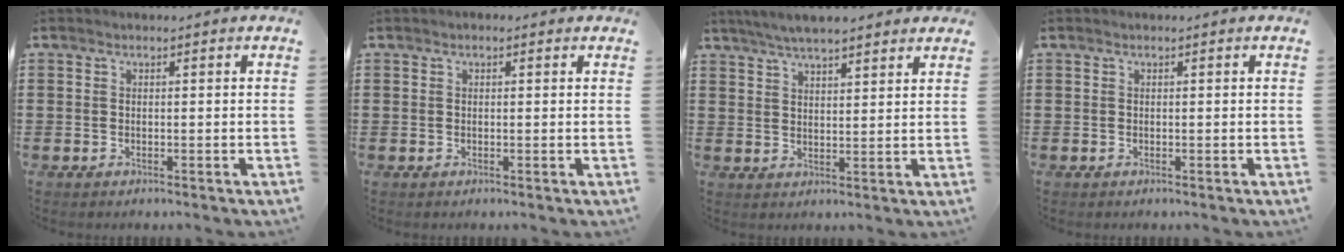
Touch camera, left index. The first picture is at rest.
{"total": 0.5, "force": [0.2, 0.4, 0.3], "torque": [-0.007, 0.005, 0.003]}
{"total": 4.6, "force": [4.2, 0.6, 1.9], "torque": [-0.047, -0.005, 0.076]}
{"total": 0.0}